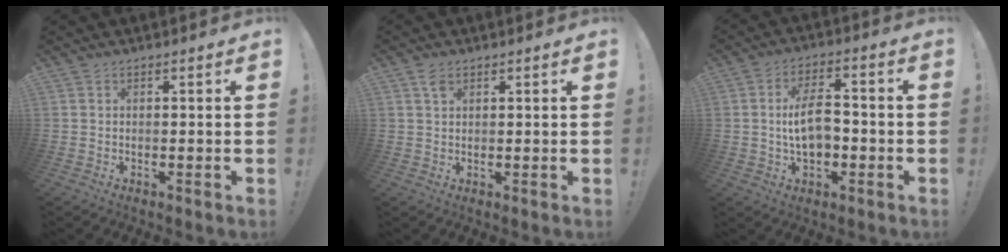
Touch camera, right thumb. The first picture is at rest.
{"total": 2.6, "force": [1.6, 1.4, 1.5], "torque": [-0.016, -0.007, 0.027]}
{"total": 9.9, "force": [-0.8, 5.7, 8.0], "torque": [-0.135, 0.005, -0.016]}